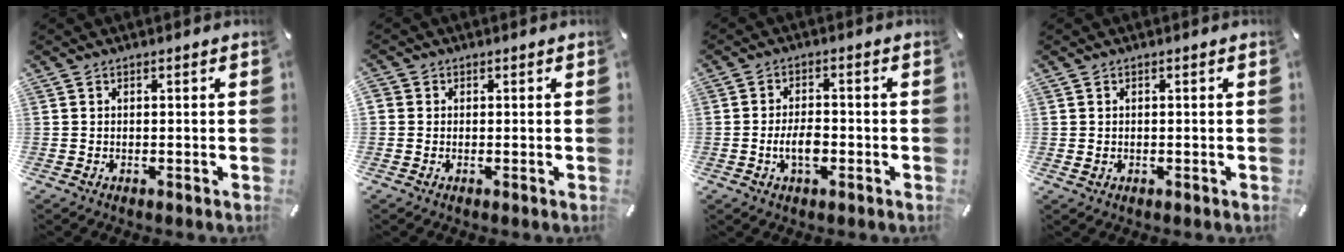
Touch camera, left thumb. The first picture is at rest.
{"total": 1.1, "force": [-0.1, 1.1, 0.1], "torque": [0.000, 0.006, -0.005]}
{"total": 5.6, "force": [-1.6, 3.0, 4.5], "torque": [-0.096, 0.005, -0.031]}
{"total": 0.7, "force": [0.0, 0.6, 0.3], "torque": [-0.005, 0.004, 0.000]}